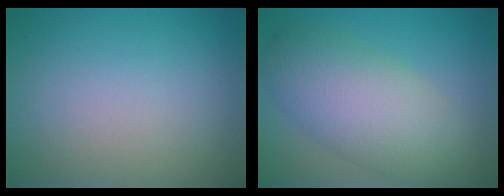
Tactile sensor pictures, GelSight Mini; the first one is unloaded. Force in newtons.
{"total": 7.1, "press": 7.1, "slide": 0.5}